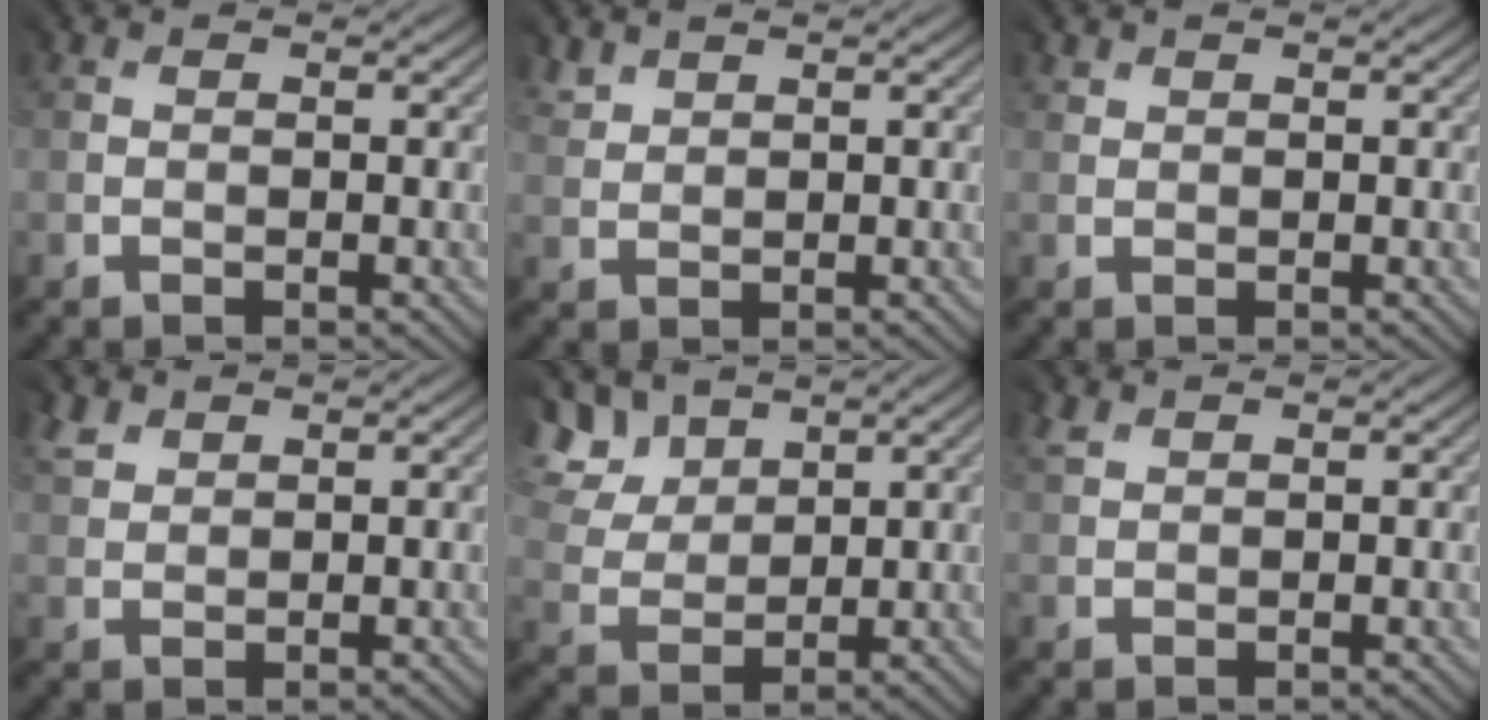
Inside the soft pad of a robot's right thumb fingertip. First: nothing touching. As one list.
[{"total": 2.6, "force": [2.4, 0.5, -0.8], "torque": [0.006, 0.002, 0.052]}, {"total": 1.4, "force": [1.3, 0.6, -0.3], "torque": [0.005, 0.000, 0.024]}, {"total": 2.6, "force": [2.3, 1.1, -0.6], "torque": [-0.001, 0.003, 0.047]}, {"total": 7.0, "force": [5.4, 3.8, 2.2], "torque": [-0.097, 0.013, 0.098]}, {"total": 2.2, "force": [2.0, 1.0, 0.2], "torque": [-0.015, 0.004, 0.038]}]